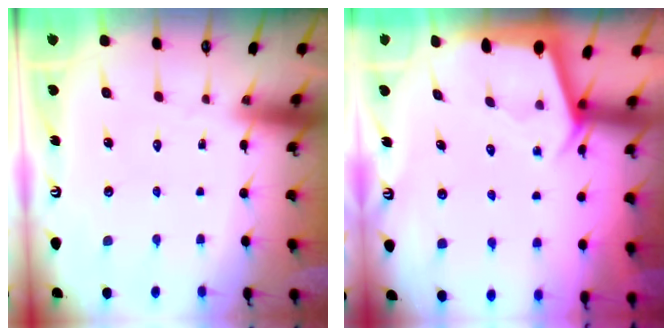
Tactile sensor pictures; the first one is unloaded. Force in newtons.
{"total": 2.4, "press": 2.4, "slide": 0.3}